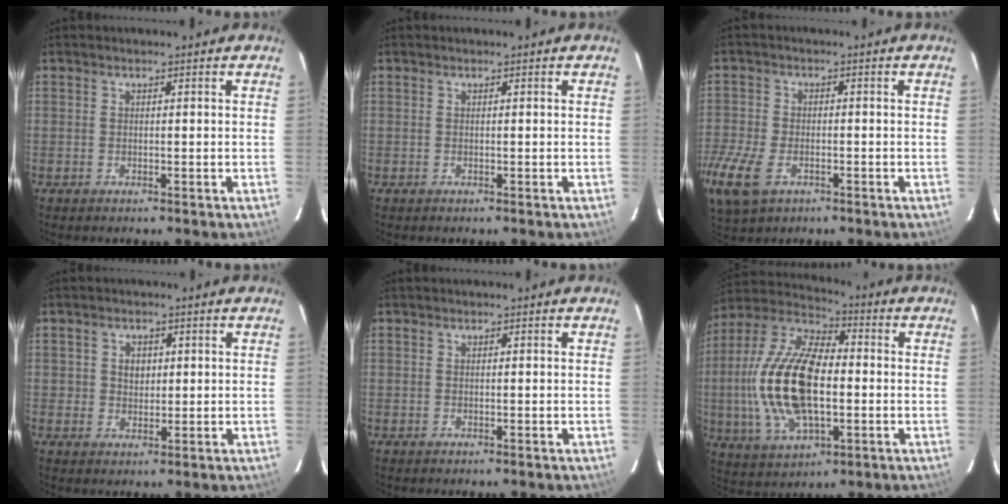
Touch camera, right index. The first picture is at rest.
{"total": 0.0}
{"total": 13.1, "force": [-6.1, 8.1, 8.2], "torque": [-0.224, -0.031, -0.110]}
{"total": 2.8, "force": [0.5, 2.6, 1.0], "torque": [-0.017, 0.007, 0.010]}
{"total": 0.0}
{"total": 20.7, "force": [-1.7, 10.2, 17.9], "torque": [-0.375, 0.005, -0.031]}